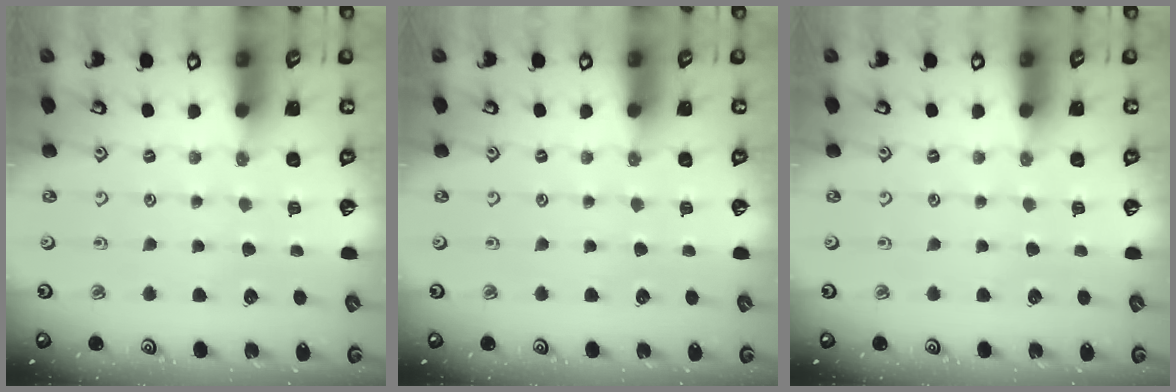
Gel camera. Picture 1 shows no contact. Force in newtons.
{"total": 0.0}
{"total": 0.0}